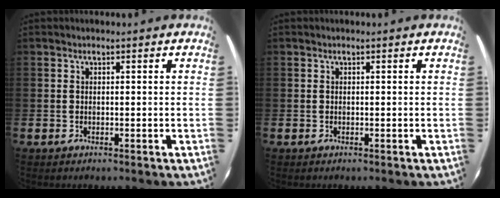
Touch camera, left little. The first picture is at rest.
{"total": 0.0}